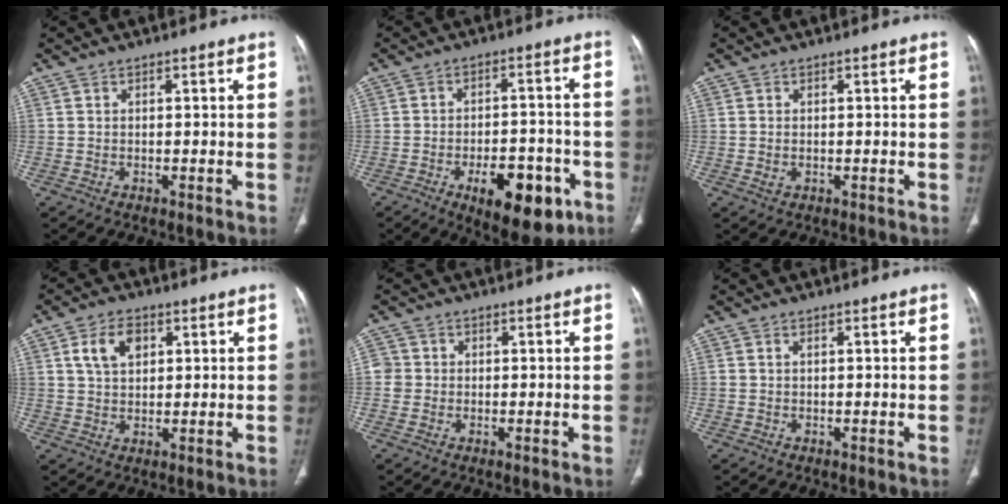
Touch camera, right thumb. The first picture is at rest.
{"total": 14.4, "force": [-6.7, 6.7, 10.9], "torque": [-0.125, 0.028, -0.085]}
{"total": 1.2, "force": [-0.2, 0.8, 0.9], "torque": [-0.025, 0.000, 0.000]}
{"total": 6.5, "force": [2.3, 4.3, 4.3], "torque": [-0.064, -0.002, 0.042]}
{"total": 2.6, "force": [-0.1, 2.6, 0.3], "torque": [0.014, 0.008, -0.002]}
{"total": 0.5, "force": [0.2, 0.3, 0.4], "torque": [-0.011, 0.007, 0.005]}